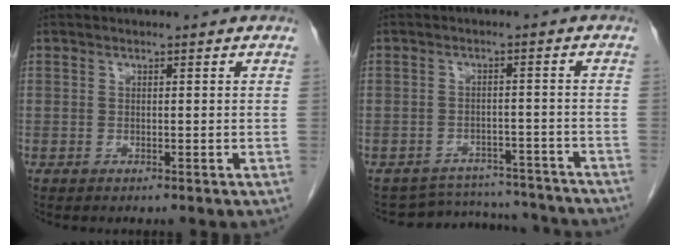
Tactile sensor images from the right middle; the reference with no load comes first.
{"total": 10.6, "force": [-10.3, 2.4, 0.0], "torque": [0.007, 0.025, -0.125]}